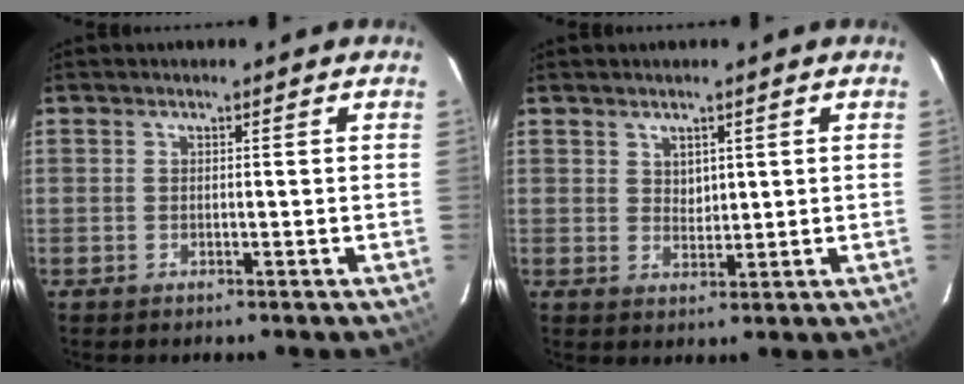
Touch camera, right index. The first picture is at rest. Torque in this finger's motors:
{"motor_torque": [0.01, 0.10, 0.01, 0.00]}